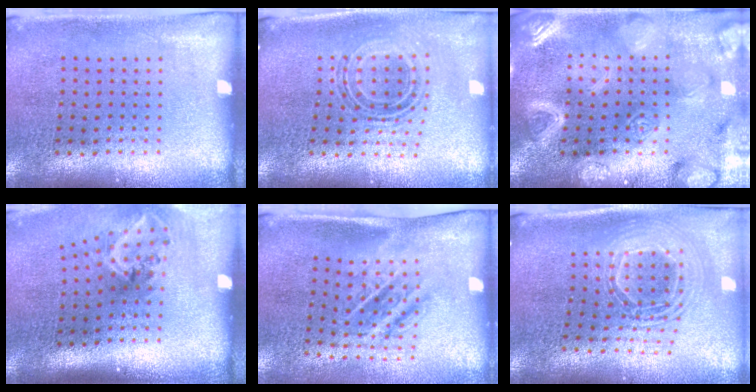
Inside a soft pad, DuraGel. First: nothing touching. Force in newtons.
{"total": 0.8, "press": 0.8, "slide": 0.3}
{"total": 5.5, "press": 5.5, "slide": 0.7}
{"total": 2.1, "press": 1.3, "slide": 1.6}
{"total": 1.7, "press": 1.2, "slide": 1.2}
{"total": 2.2, "press": 1.8, "slide": 1.4}